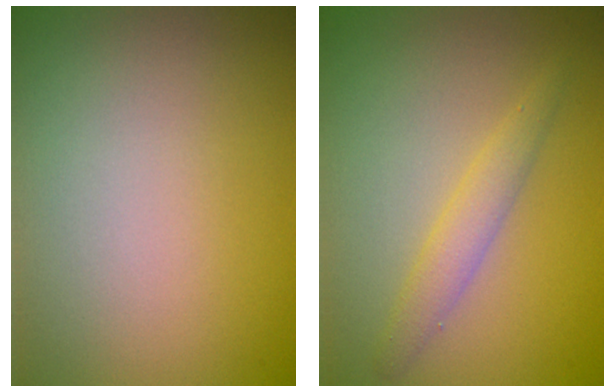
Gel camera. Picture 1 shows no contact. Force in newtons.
{"total": 2.9, "press": 2.9, "slide": 0.4}